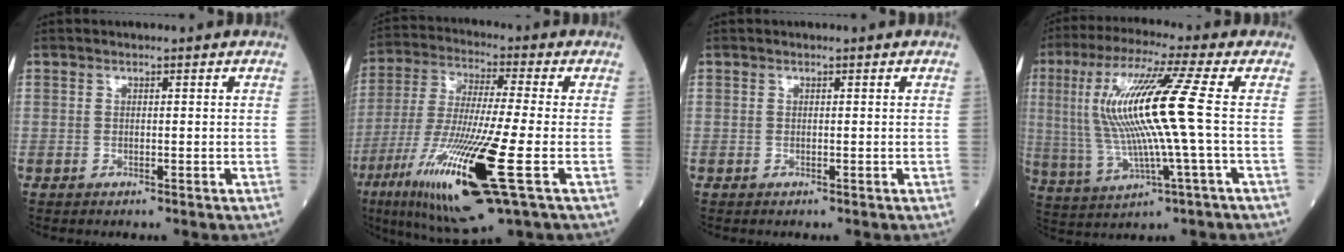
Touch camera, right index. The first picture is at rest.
{"total": 19.5, "force": [-7.6, 1.1, 17.9], "torque": [-0.374, -0.048, -0.138]}
{"total": 0.0}
{"total": 14.7, "force": [1.1, -0.5, 14.6], "torque": [-0.309, 0.010, 0.018]}